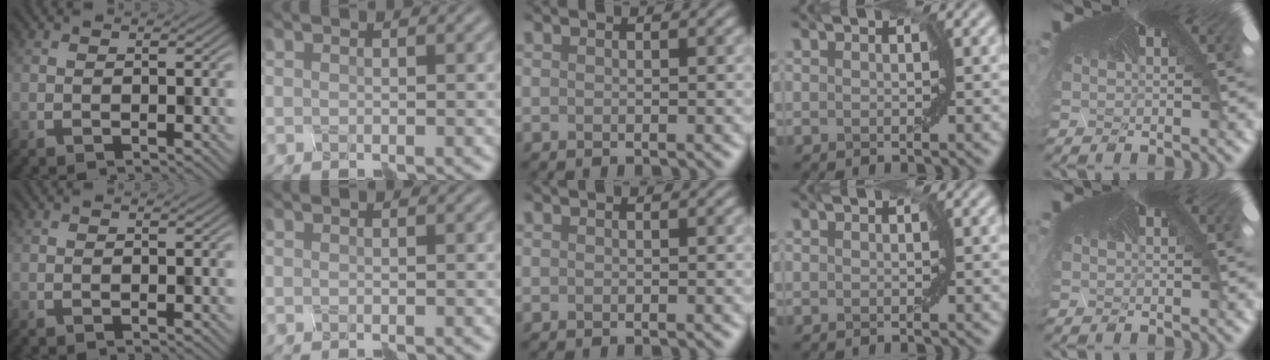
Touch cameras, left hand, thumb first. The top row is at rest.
{}